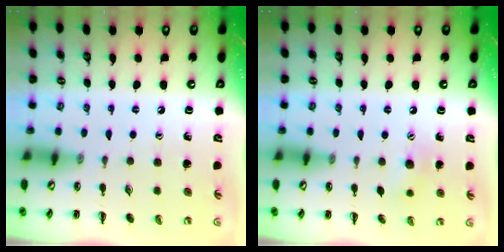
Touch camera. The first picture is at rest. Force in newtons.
{"total": 7.9, "press": 7.6, "slide": 1.9}